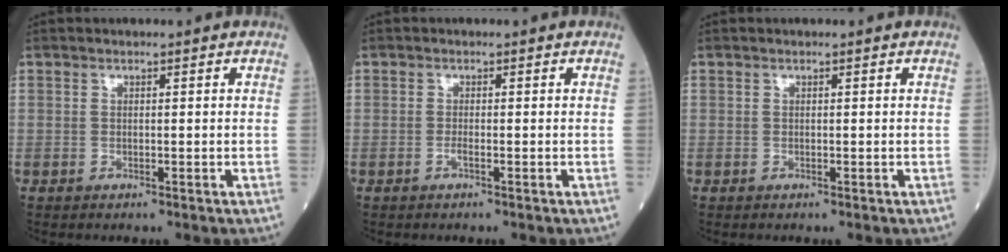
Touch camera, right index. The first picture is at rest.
{"total": 0.7, "force": [-0.4, -0.1, 0.6], "torque": [-0.015, -0.001, -0.009]}
{"total": 0.0}